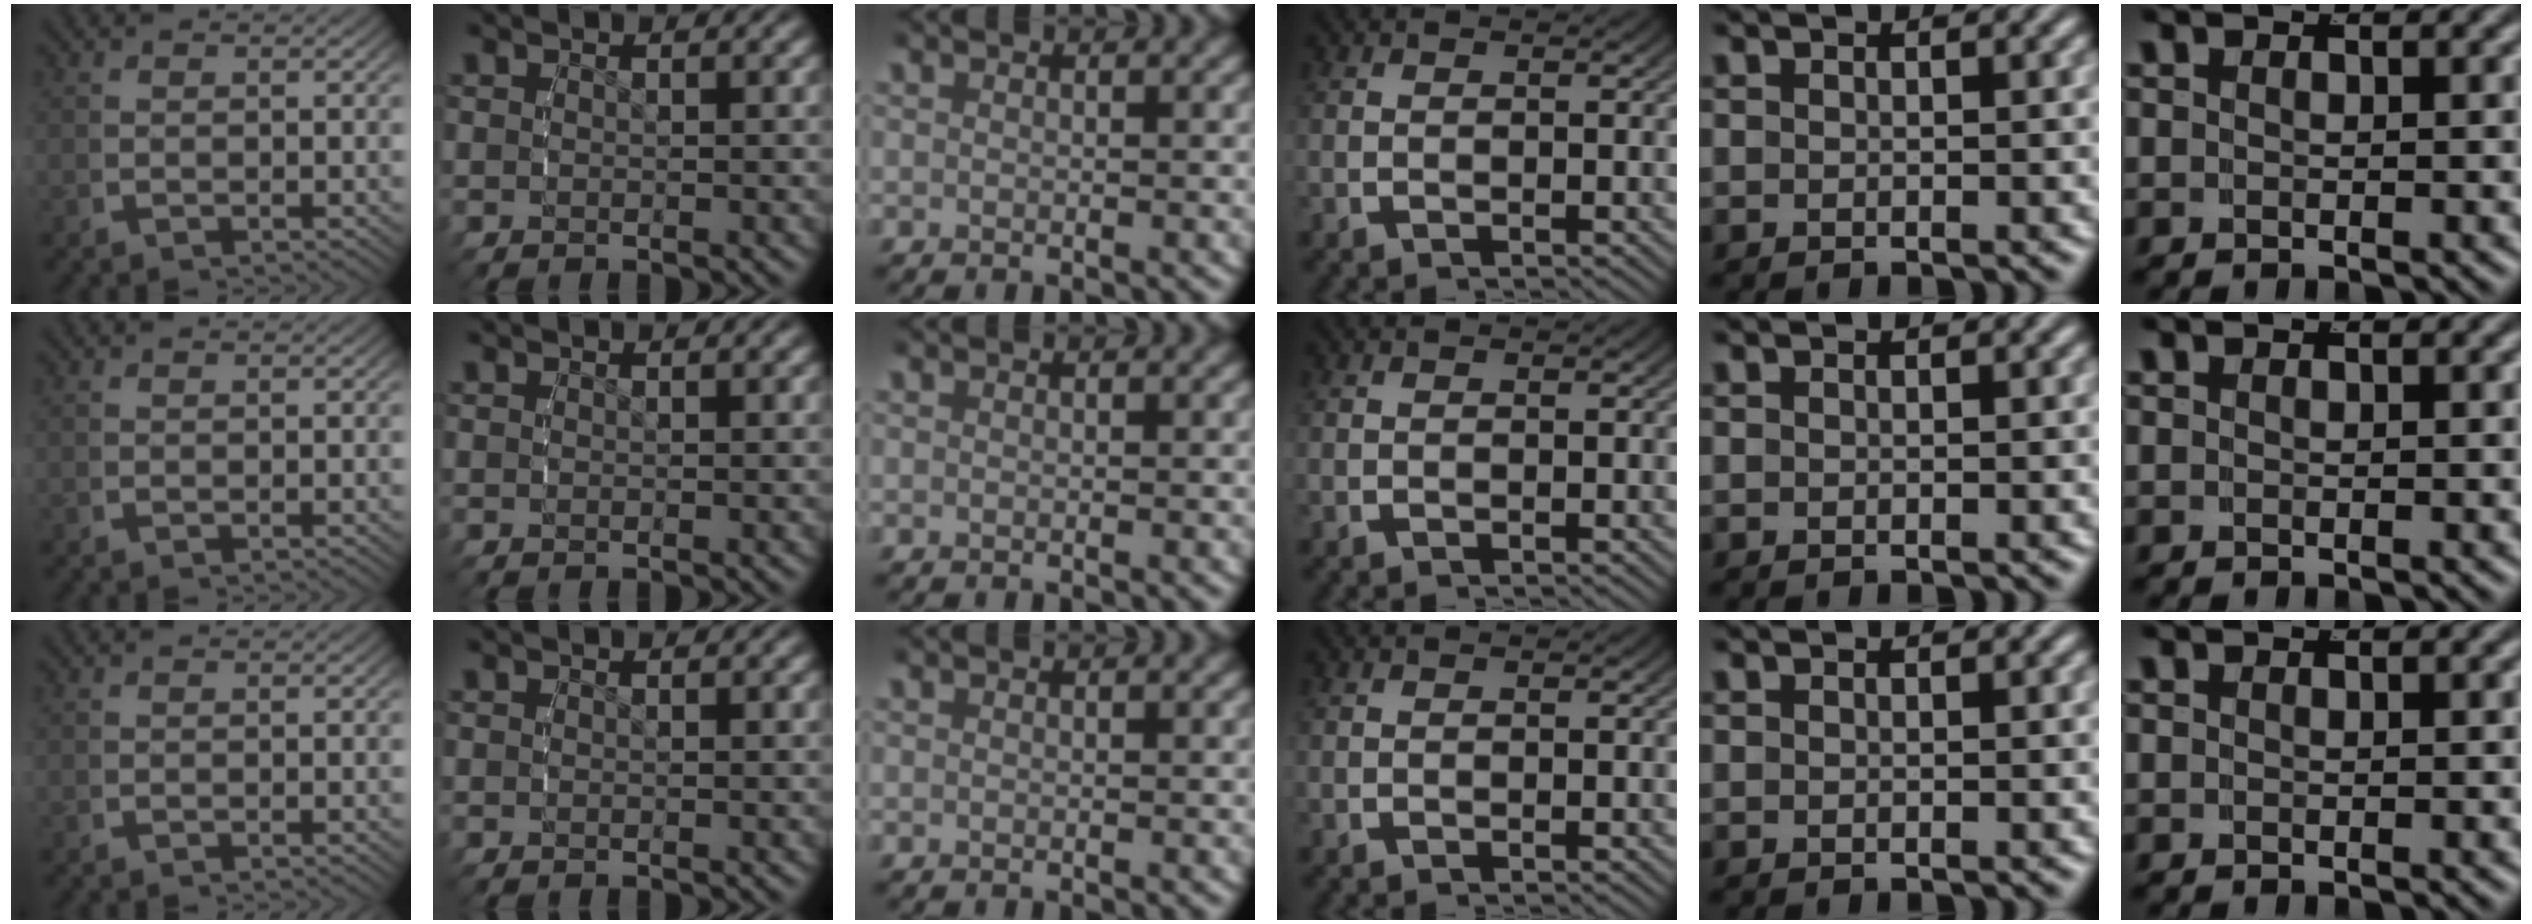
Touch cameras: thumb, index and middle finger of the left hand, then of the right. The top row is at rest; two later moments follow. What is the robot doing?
{"motion": "reach", "object": "jar lid"}